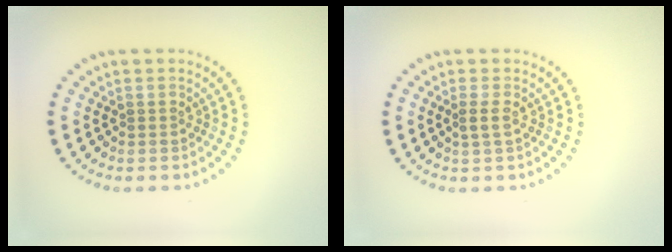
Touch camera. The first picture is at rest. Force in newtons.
{"total": 1.1, "press": 0.9, "slide": 0.6}